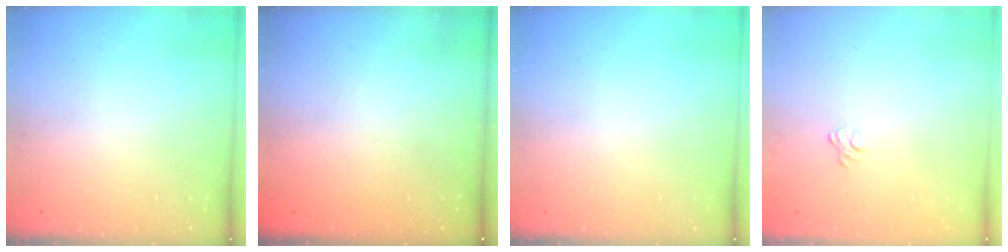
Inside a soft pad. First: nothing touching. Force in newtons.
{"total": 2.2, "press": 2.1, "slide": 0.7}
{"total": 0.0}
{"total": 3.7, "press": 3.5, "slide": 1.2}